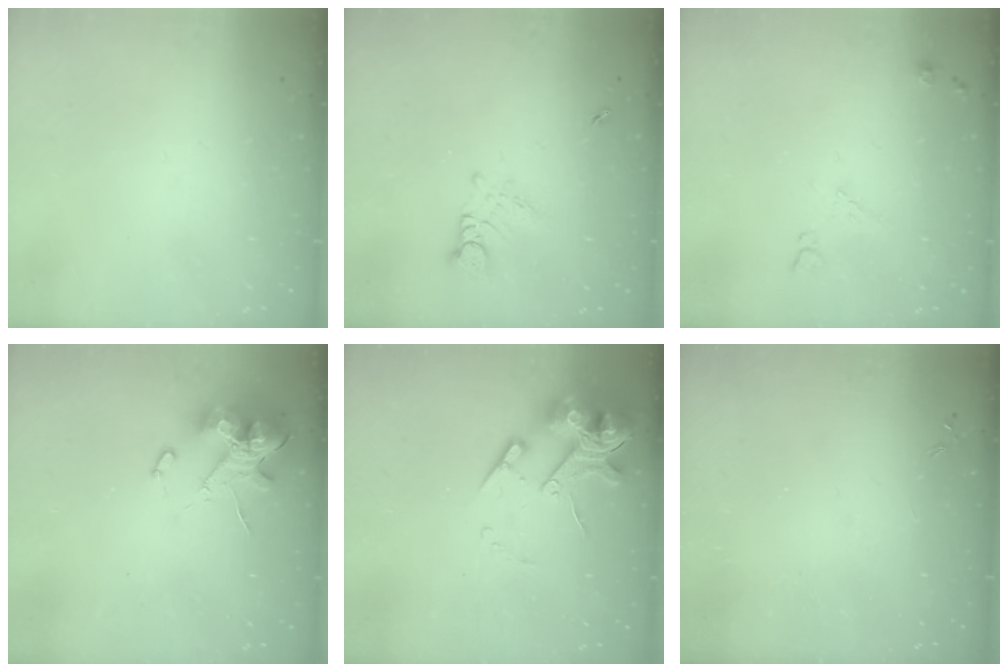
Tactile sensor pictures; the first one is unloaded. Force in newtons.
{"total": 3.2, "press": 3.2, "slide": 0.3}
{"total": 5.9, "press": 5.8, "slide": 1.0}
{"total": 12.4, "press": 12.3, "slide": 1.3}
{"total": 16.2, "press": 16.1, "slide": 1.9}
{"total": 0.0}